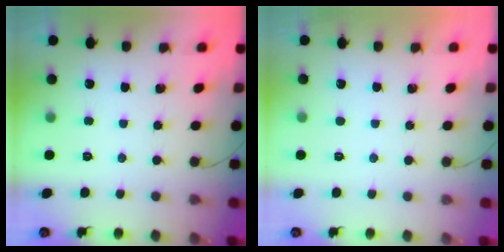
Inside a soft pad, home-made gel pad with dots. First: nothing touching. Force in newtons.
{"total": 1.0, "press": 0.9, "slide": 0.2}